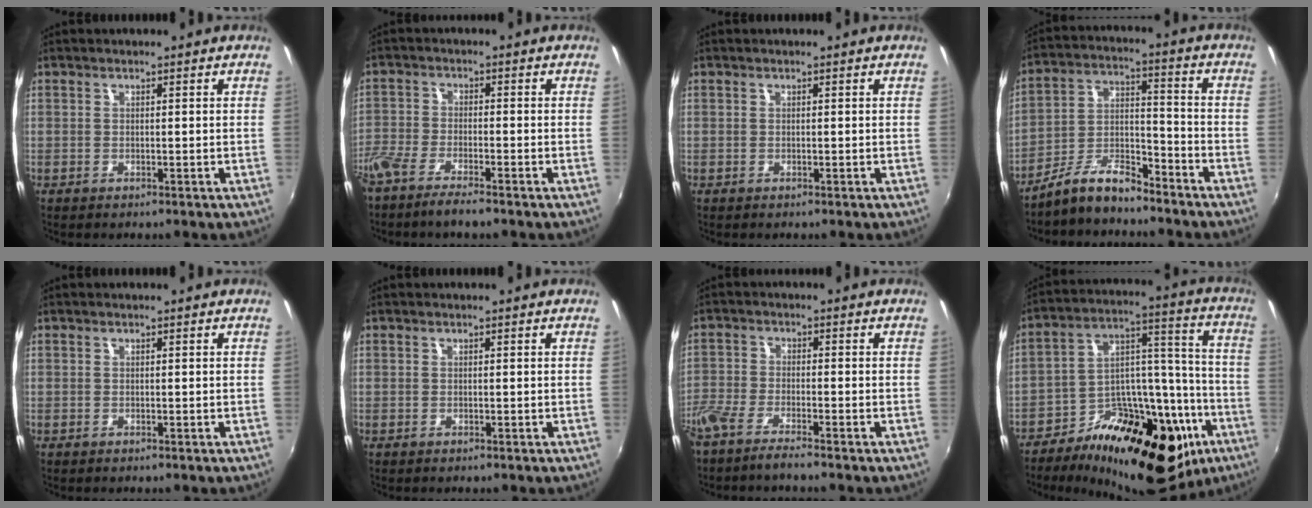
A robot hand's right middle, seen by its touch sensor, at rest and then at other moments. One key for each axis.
{"total": 6.9, "fx": -5.6, "fy": 1.1, "fz": 3.9, "tx": -0.101, "ty": -0.019, "tz": -0.112}
{"total": 0.0}
{"total": 9.1, "fx": -7.6, "fy": 2.5, "fz": 4.2, "tx": -0.092, "ty": 0.023, "tz": -0.144}
{"total": 0.0}
{"total": 0.0}
{"total": 6.0, "fx": -5.2, "fy": 0.4, "fz": 3.1, "tx": -0.085, "ty": -0.016, "tz": -0.103}
{"total": 29.1, "fx": -16.2, "fy": 13.9, "fz": 19.7, "tx": -0.288, "ty": 0.031, "tz": -0.231}